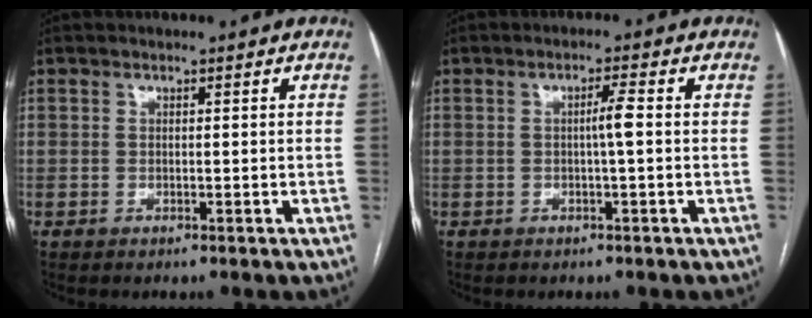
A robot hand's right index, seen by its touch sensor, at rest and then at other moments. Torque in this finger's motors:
{"motor_torque": [0.18, 0.19, 0.05, 0.02]}